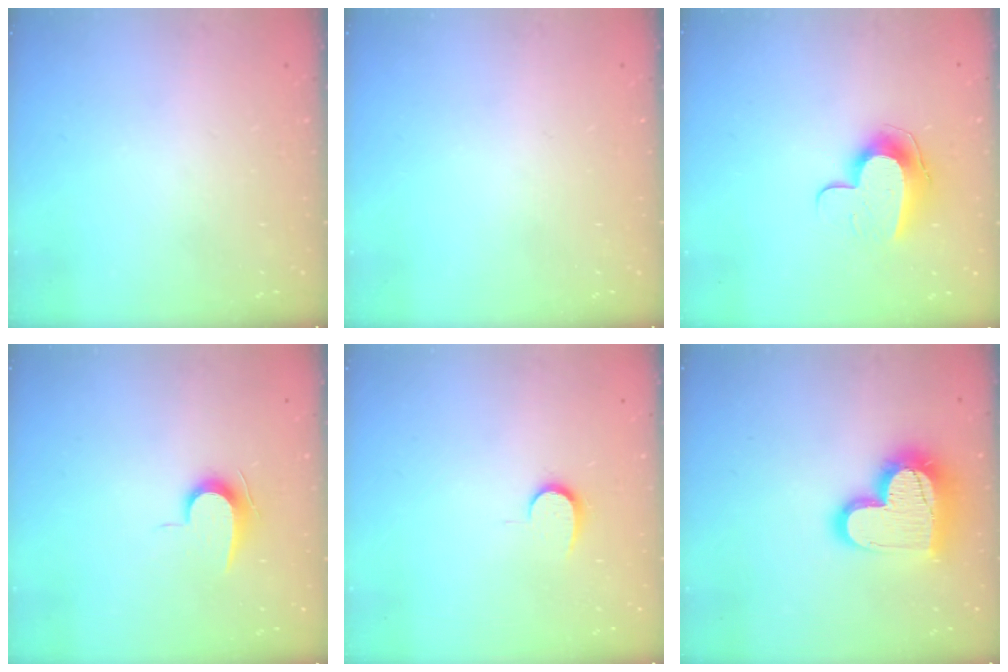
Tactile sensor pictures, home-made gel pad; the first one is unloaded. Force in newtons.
{"total": 0.0}
{"total": 10.6, "press": 10.6, "slide": 0.5}
{"total": 7.2, "press": 7.2, "slide": 0.7}
{"total": 6.8, "press": 6.8, "slide": 0.5}
{"total": 20.1, "press": 20.0, "slide": 1.4}